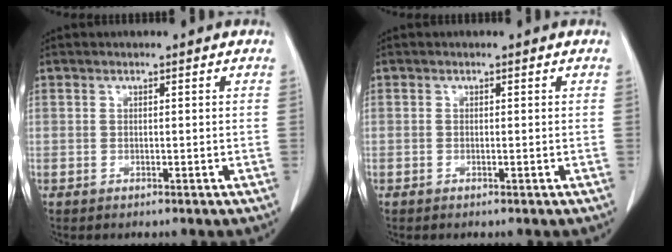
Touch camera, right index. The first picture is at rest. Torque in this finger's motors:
{"motor_torque": [-0.13, 0.15, -0.03, 0.01]}